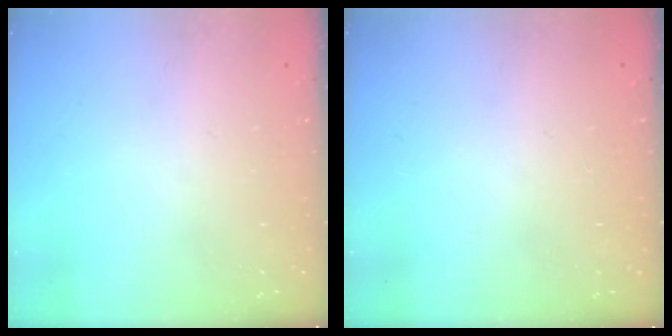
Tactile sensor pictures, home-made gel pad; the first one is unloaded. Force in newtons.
{"total": 0.0}